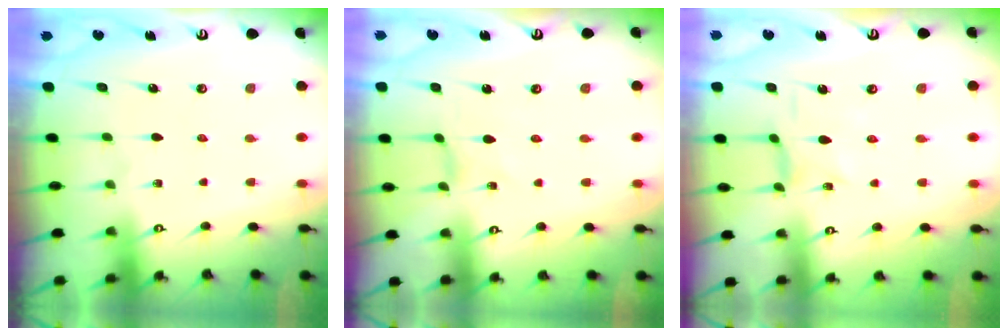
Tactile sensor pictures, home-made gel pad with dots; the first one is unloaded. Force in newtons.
{"total": 0.0}
{"total": 1.2, "press": 1.1, "slide": 0.4}